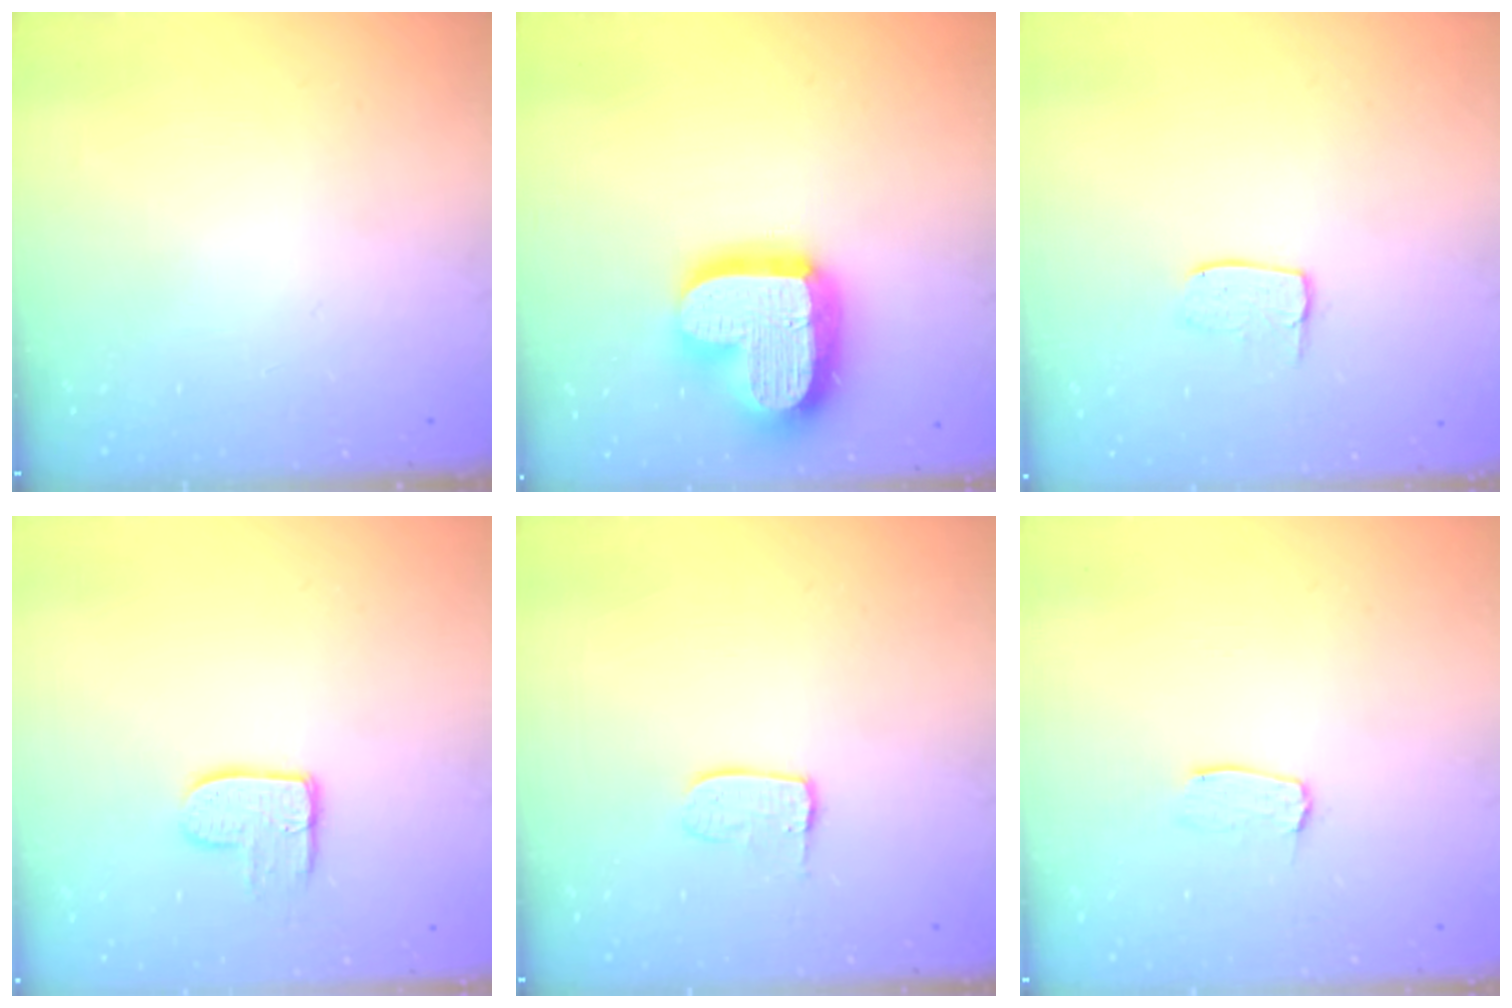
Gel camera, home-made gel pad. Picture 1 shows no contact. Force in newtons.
{"total": 21.5, "press": 21.4, "slide": 1.8}
{"total": 5.6, "press": 5.6, "slide": 0.3}
{"total": 8.8, "press": 8.8, "slide": 0.6}
{"total": 6.3, "press": 6.3, "slide": 0.3}
{"total": 3.6, "press": 3.6, "slide": 0.3}